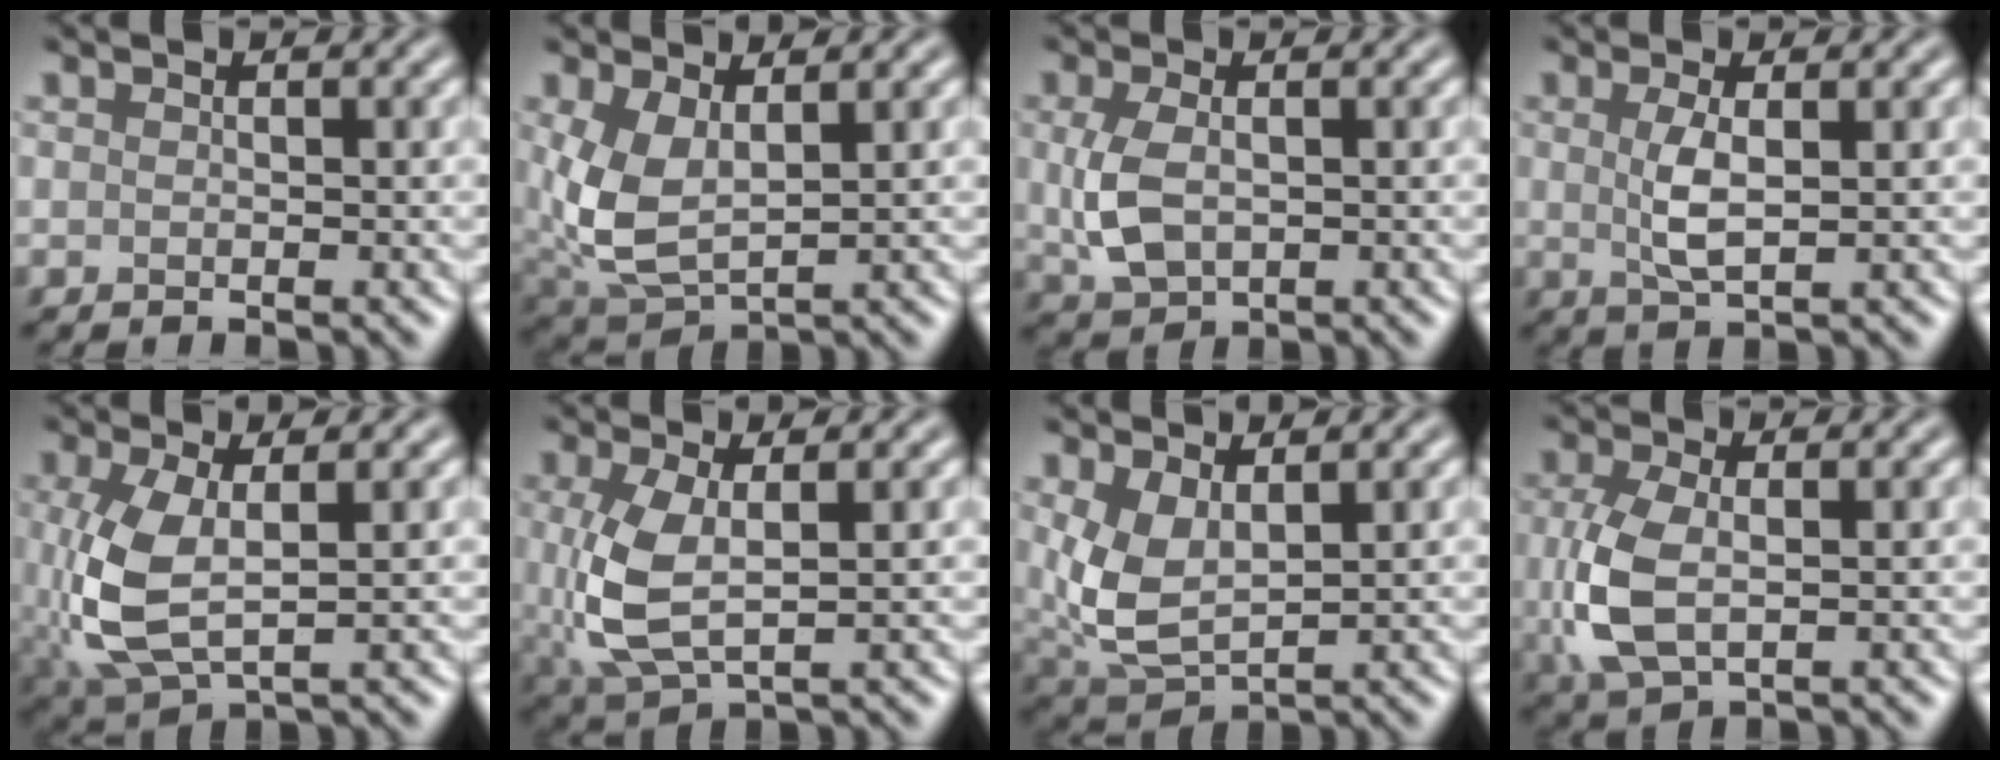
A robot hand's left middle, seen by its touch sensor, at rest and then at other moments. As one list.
[{"total": 5.1, "force": [0.9, 2.7, 4.2], "torque": [-0.108, -0.010, 0.025]}, {"total": 4.0, "force": [0.2, 2.5, 3.1], "torque": [-0.079, 0.000, 0.009]}, {"total": 2.8, "force": [0.4, 0.8, 2.6], "torque": [-0.060, -0.002, 0.009]}, {"total": 6.2, "force": [-0.1, 2.8, 5.5], "torque": [-0.137, -0.008, 0.003]}, {"total": 5.5, "force": [0.3, 2.5, 4.9], "torque": [-0.125, -0.009, 0.010]}, {"total": 4.8, "force": [1.2, 2.5, 3.9], "torque": [-0.099, -0.010, 0.030]}, {"total": 5.3, "force": [0.0, 2.9, 4.4], "torque": [-0.114, -0.005, 0.002]}]